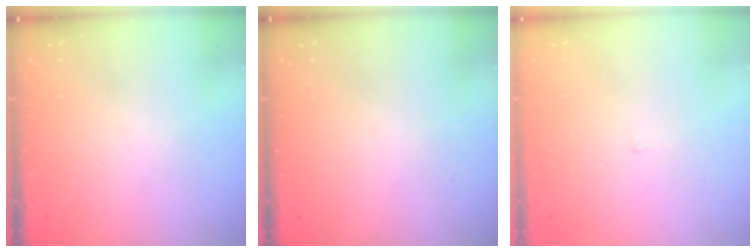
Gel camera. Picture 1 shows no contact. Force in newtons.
{"total": 0.0}
{"total": 1.8, "press": 1.8, "slide": 0.1}